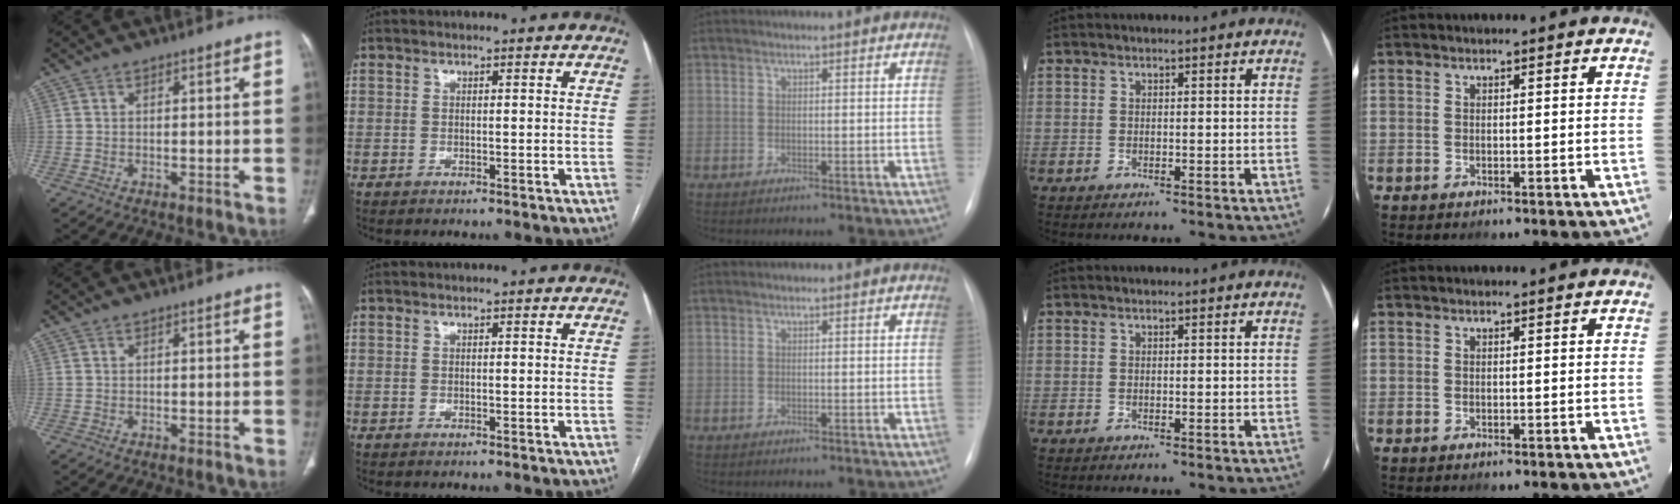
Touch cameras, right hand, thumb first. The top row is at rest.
{}